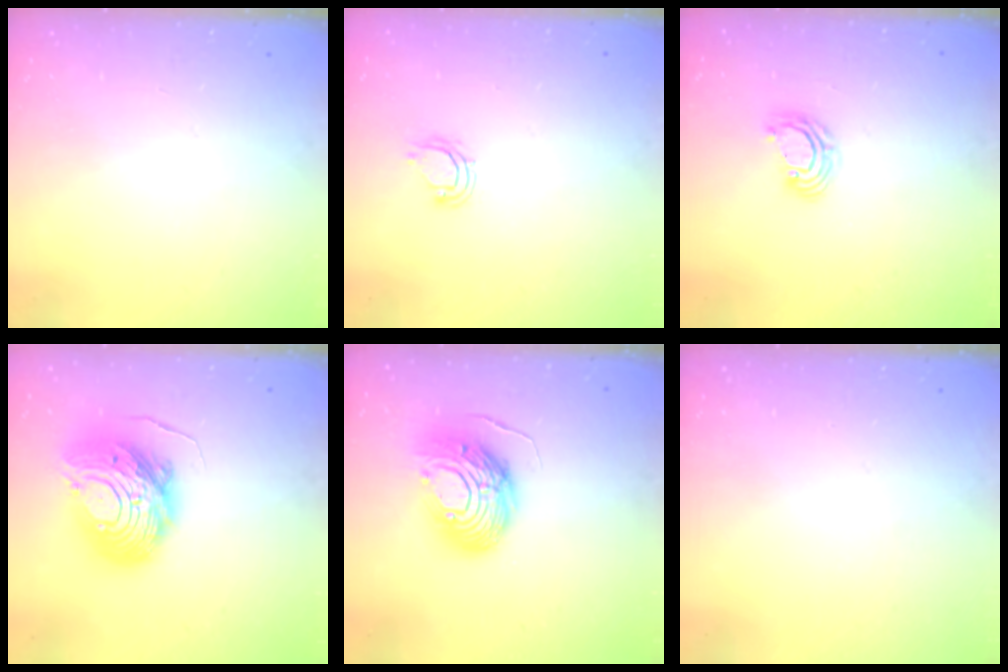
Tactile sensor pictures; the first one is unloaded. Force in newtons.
{"total": 4.6, "press": 4.5, "slide": 0.3}
{"total": 5.1, "press": 5.1, "slide": 0.4}
{"total": 15.4, "press": 15.3, "slide": 1.4}
{"total": 14.7, "press": 14.6, "slide": 1.4}
{"total": 0.0}